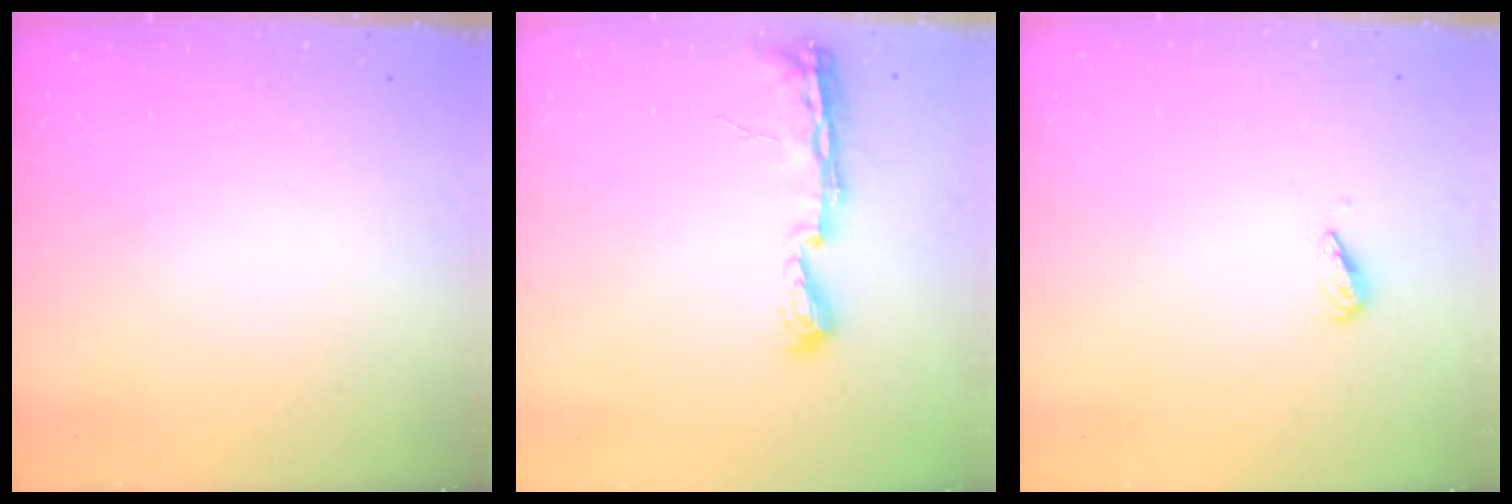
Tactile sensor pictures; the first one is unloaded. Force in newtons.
{"total": 8.1, "press": 8.0, "slide": 0.9}
{"total": 2.7, "press": 2.7, "slide": 0.6}